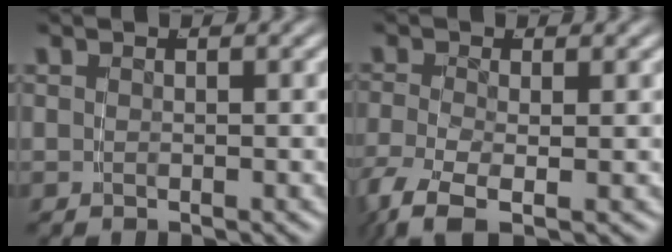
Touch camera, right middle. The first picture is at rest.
{"total": 4.4, "force": [-2.5, 1.9, 3.0], "torque": [-0.085, -0.032, -0.023]}